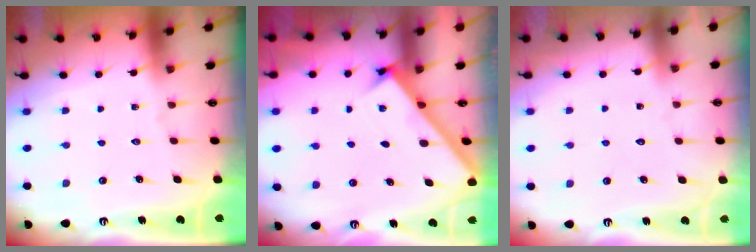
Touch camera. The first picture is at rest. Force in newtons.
{"total": 2.7, "press": 2.6, "slide": 0.3}
{"total": 2.8, "press": 2.8, "slide": 0.2}